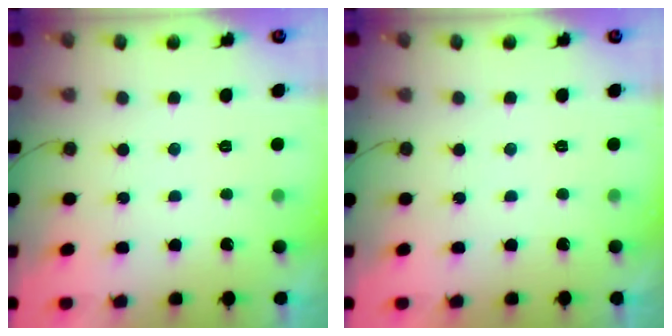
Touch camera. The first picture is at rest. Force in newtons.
{"total": 1.8, "press": 1.8, "slide": 0.0}